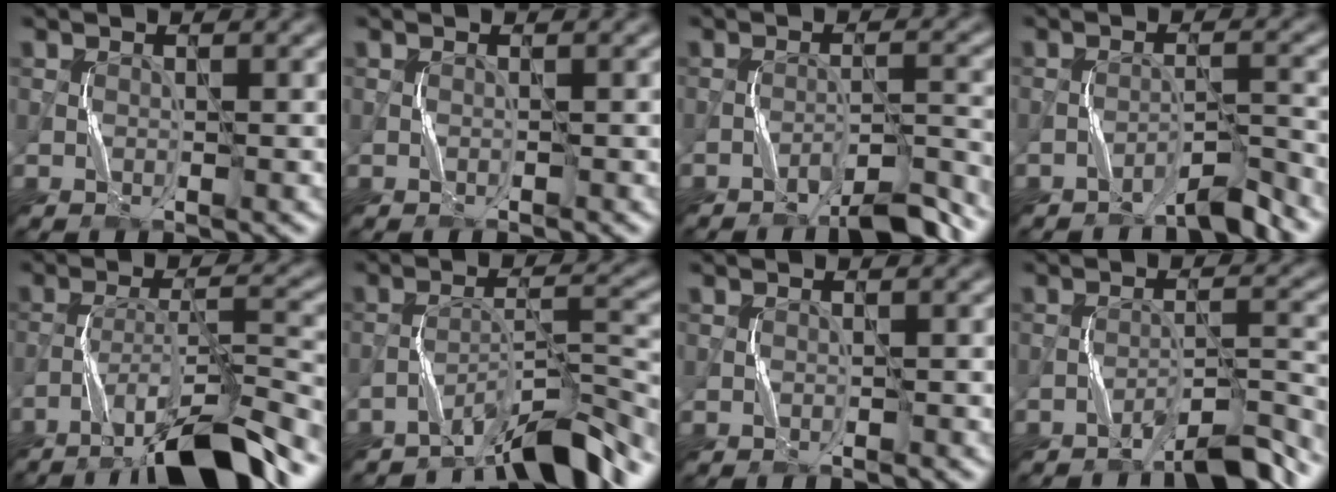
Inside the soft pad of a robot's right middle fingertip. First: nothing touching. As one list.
[{"total": 0.0}, {"total": 4.1, "force": [-3.5, 0.2, 2.1], "torque": [-0.028, 0.016, -0.057]}, {"total": 2.9, "force": [-2.8, -0.1, 0.8], "torque": [-0.010, 0.012, -0.051]}, {"total": 9.5, "force": [-6.9, 1.1, 6.4], "torque": [-0.102, 0.015, -0.116]}, {"total": 6.4, "force": [-5.6, 0.6, 3.1], "torque": [-0.047, 0.007, -0.097]}, {"total": 0.0}, {"total": 4.2, "force": [-3.8, 0.2, 1.9], "torque": [-0.028, 0.014, -0.065]}]